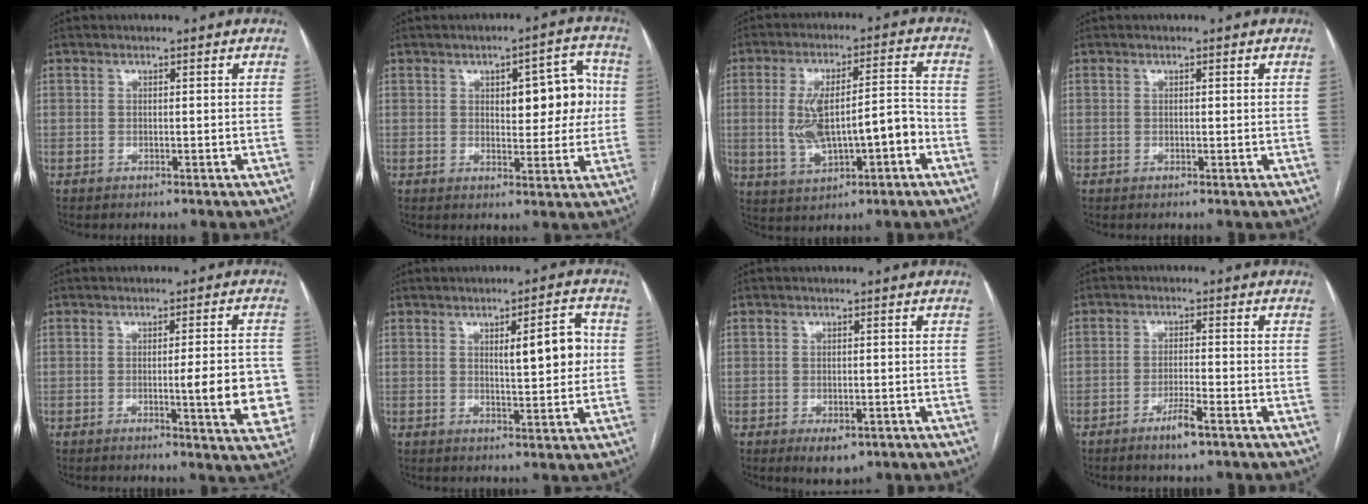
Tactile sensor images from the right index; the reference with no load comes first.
{"total": 8.9, "force": [1.5, 3.6, 8.0], "torque": [-0.093, 0.023, 0.023]}
{"total": 12.1, "force": [-2.2, 3.8, 11.2], "torque": [-0.204, 0.025, -0.023]}
{"total": 0.0}
{"total": 8.7, "force": [-1.5, 1.5, 8.4], "torque": [-0.093, -0.003, -0.017]}
{"total": 7.1, "force": [1.3, 1.6, 6.8], "torque": [-0.096, 0.007, 0.021]}
{"total": 4.6, "force": [-2.5, 2.4, 3.0], "torque": [-0.042, -0.003, -0.028]}
{"total": 3.9, "force": [-2.5, 0.2, 3.0], "torque": [-0.060, -0.005, -0.044]}